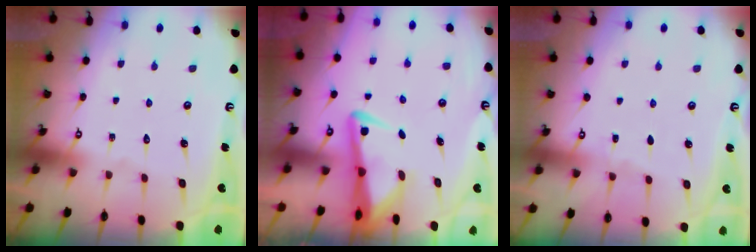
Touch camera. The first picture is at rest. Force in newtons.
{"total": 3.9, "press": 3.9, "slide": 0.6}
{"total": 2.4, "press": 2.4, "slide": 0.4}